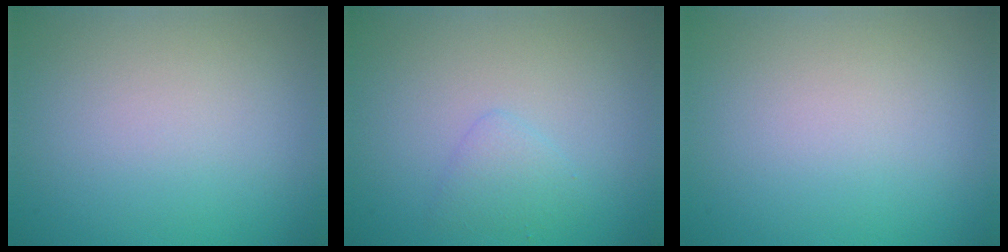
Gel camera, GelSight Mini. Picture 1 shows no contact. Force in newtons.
{"total": 1.4, "press": 1.4, "slide": 0.0}
{"total": 0.0}